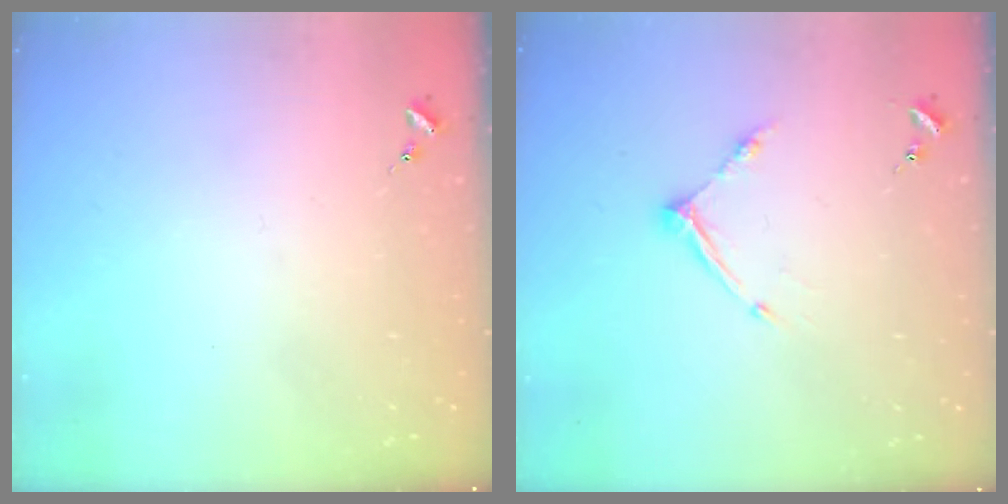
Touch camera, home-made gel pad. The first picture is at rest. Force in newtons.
{"total": 8.6, "press": 8.6, "slide": 0.5}